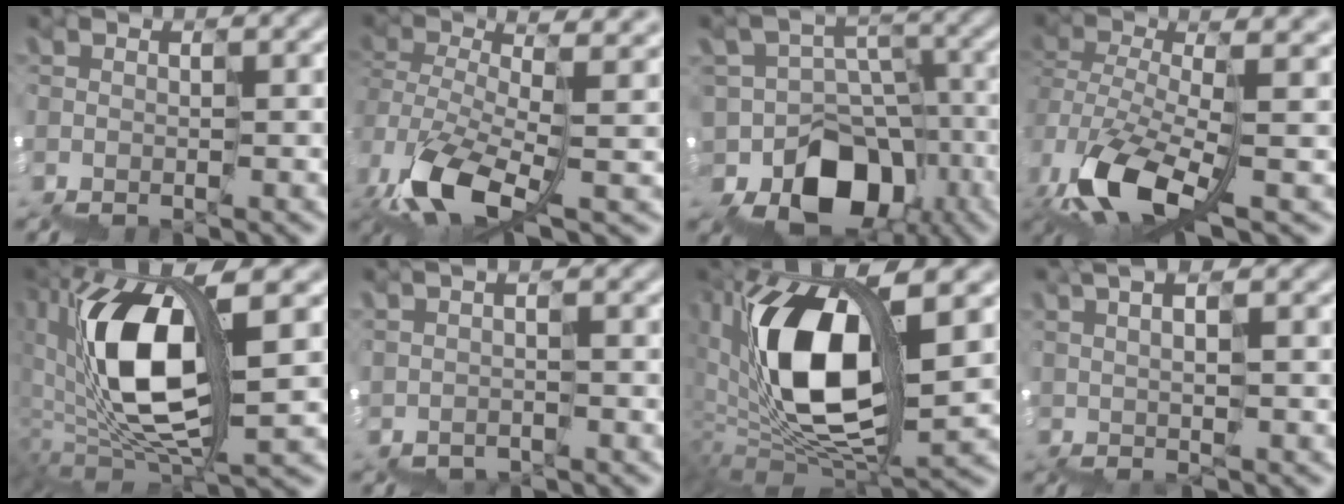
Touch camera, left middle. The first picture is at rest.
{"total": 9.4, "force": [-0.2, 4.3, 8.4], "torque": [-0.205, -0.009, 0.020]}
{"total": 11.4, "force": [-5.7, 8.7, 4.6], "torque": [-0.054, 0.001, -0.074]}
{"total": 8.6, "force": [-1.5, 3.1, 7.9], "torque": [-0.184, -0.011, -0.021]}
{"total": 10.2, "force": [2.7, 3.1, 9.4], "torque": [-0.196, 0.015, 0.054]}
{"total": 0.7, "force": [-0.4, -0.1, 0.5], "torque": [-0.012, -0.007, -0.002]}
{"total": 10.0, "force": [3.4, 3.6, 8.7], "torque": [-0.177, 0.011, 0.068]}
{"total": 2.8, "force": [1.9, -0.7, 2.0], "torque": [-0.019, 0.005, 0.046]}